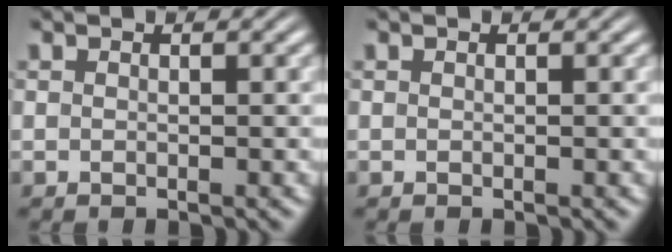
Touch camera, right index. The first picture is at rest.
{"total": 0.0}